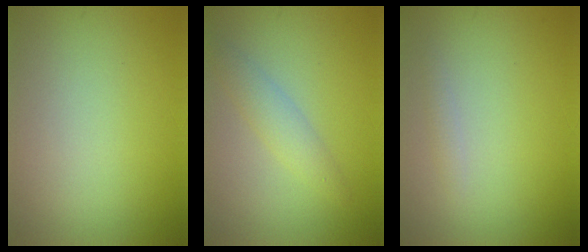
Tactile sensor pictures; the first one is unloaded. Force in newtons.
{"total": 2.2, "press": 2.2, "slide": 0.2}
{"total": 0.7, "press": 0.7, "slide": 0.0}